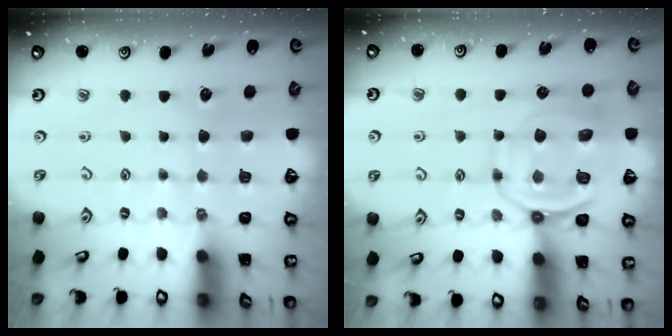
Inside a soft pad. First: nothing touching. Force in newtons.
{"total": 10.0, "press": 9.9, "slide": 1.1}